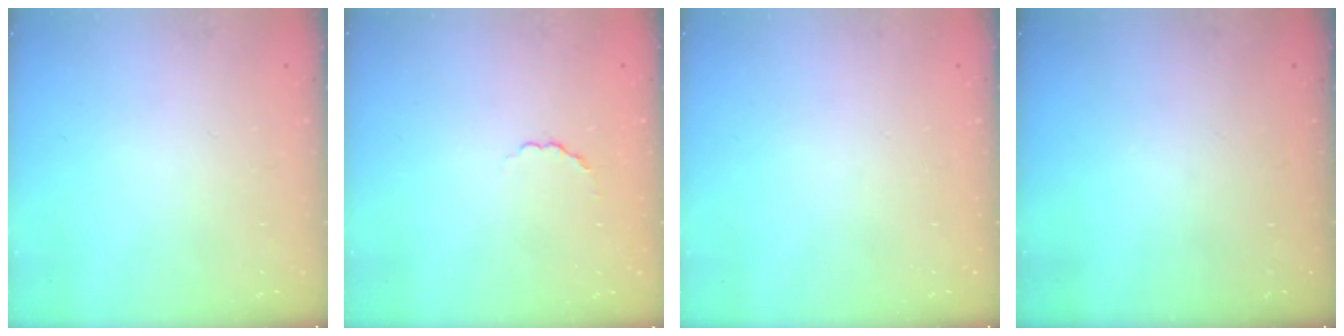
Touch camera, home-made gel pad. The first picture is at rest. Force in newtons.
{"total": 2.5, "press": 2.3, "slide": 0.9}
{"total": 0.0}
{"total": 0.0}